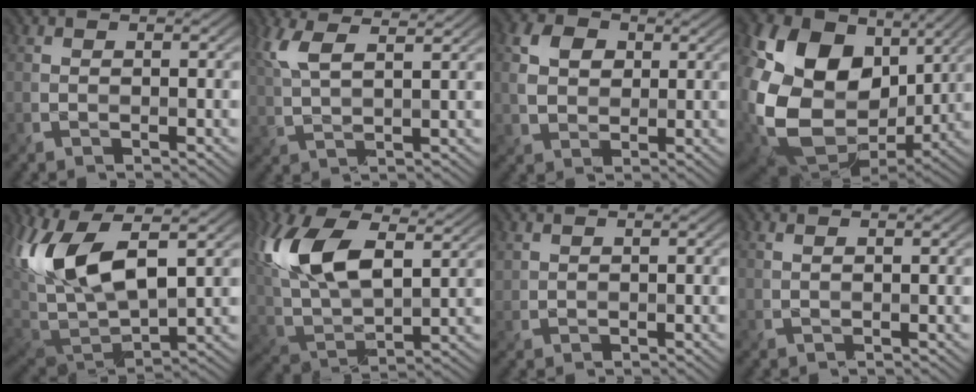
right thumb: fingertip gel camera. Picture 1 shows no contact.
{"total": 6.6, "force": [3.9, 2.1, 5.0], "torque": [-0.120, 0.008, 0.077]}
{"total": 4.9, "force": [1.5, 3.7, 2.8], "torque": [-0.064, 0.003, 0.023]}
{"total": 18.3, "force": [2.2, 14.0, 11.6], "torque": [-0.266, -0.027, 0.069]}
{"total": 15.7, "force": [4.1, 7.5, 13.1], "torque": [-0.295, 0.014, 0.068]}
{"total": 15.1, "force": [6.2, 7.7, 11.4], "torque": [-0.253, 0.012, 0.110]}
{"total": 1.2, "force": [1.0, 0.7, 0.3], "torque": [-0.008, 0.001, 0.023]}
{"total": 0.8, "force": [0.7, -0.1, 0.5], "torque": [-0.007, -0.002, 0.016]}